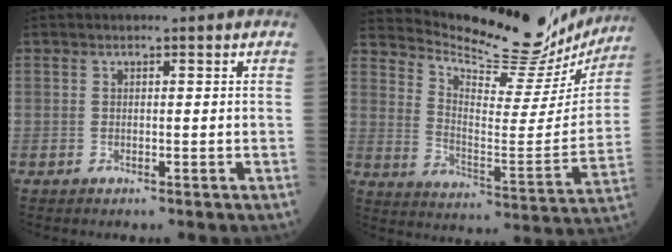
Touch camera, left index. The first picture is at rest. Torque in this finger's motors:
{"motor_torque": [0.97, -1.17, 0.29, 0.02]}